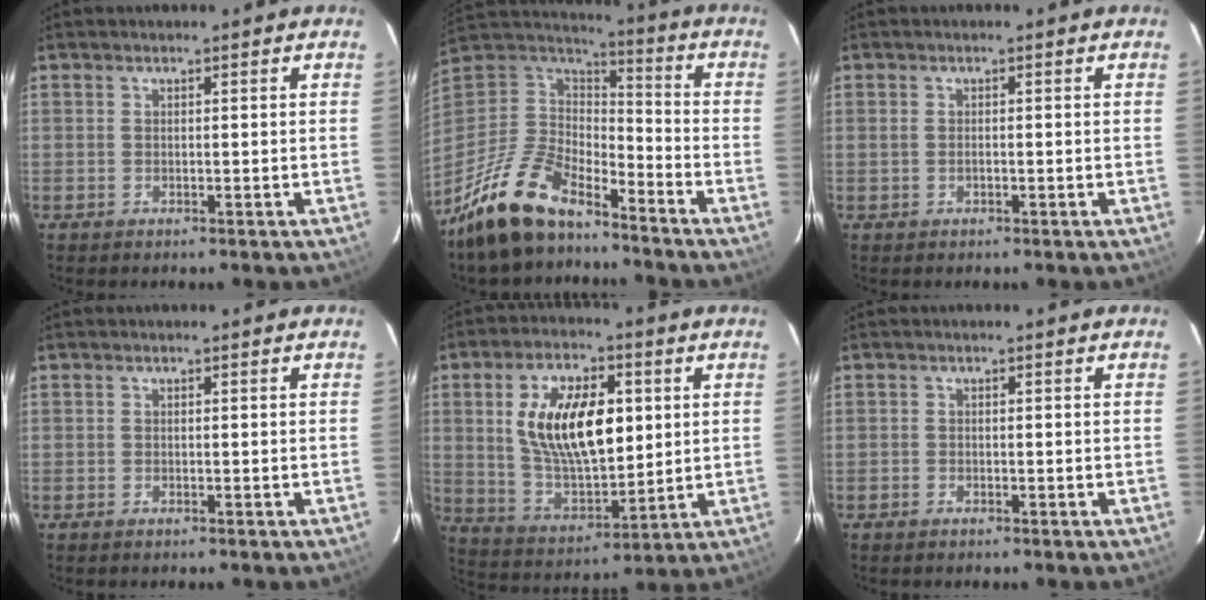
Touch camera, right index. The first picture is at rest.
{"total": 18.5, "force": [-13.9, 7.5, 9.7], "torque": [-0.219, -0.010, -0.258]}
{"total": 0.8, "force": [-0.2, 0.5, 0.6], "torque": [-0.013, 0.001, -0.003]}
{"total": 0.0}
{"total": 17.4, "force": [3.5, 8.8, 14.6], "torque": [-0.268, 0.008, 0.076]}
{"total": 0.7, "force": [-0.6, 0.4, 0.0], "torque": [-0.004, 0.002, -0.011]}